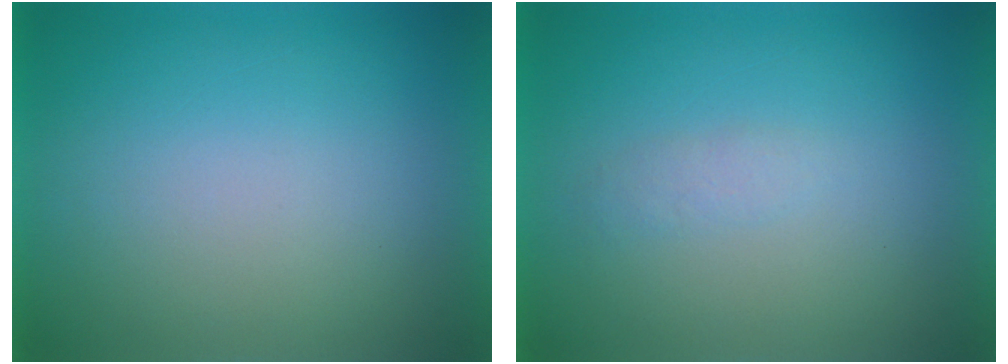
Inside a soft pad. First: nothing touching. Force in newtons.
{"total": 1.5}